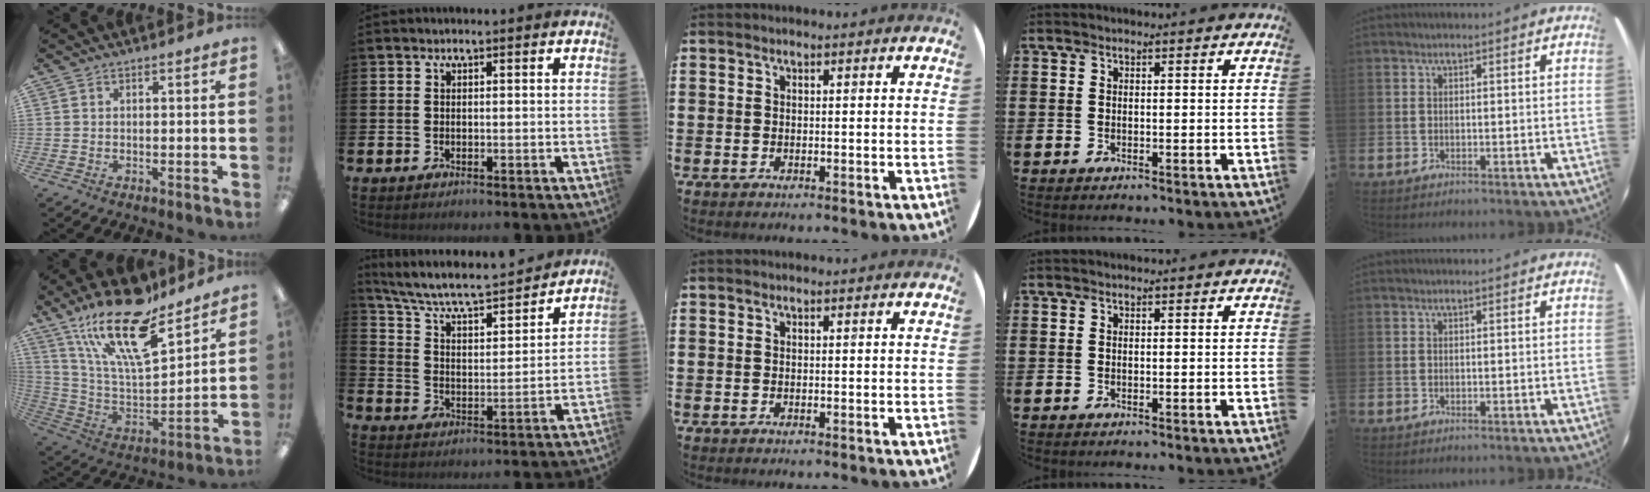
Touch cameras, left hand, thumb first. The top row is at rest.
{"thumb": {"total": 22.5, "force": [15.9, 7.2, 14.2], "torque": [-0.267, -0.098, 0.274]}, "index": {"total": 7.3, "force": [6.6, 1.5, 2.8], "torque": [-0.088, -0.046, 0.109]}}